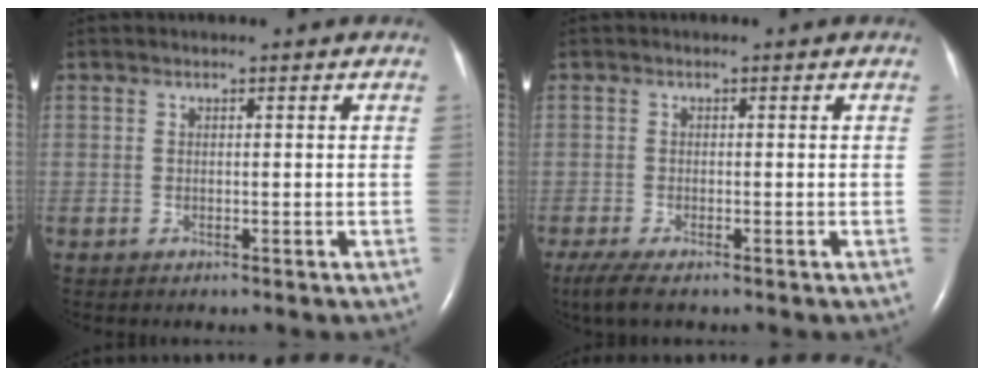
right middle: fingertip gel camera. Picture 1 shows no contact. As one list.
[{"total": 3.7, "force": [-2.6, 0.7, 2.6], "torque": [-0.057, -0.013, -0.045]}]